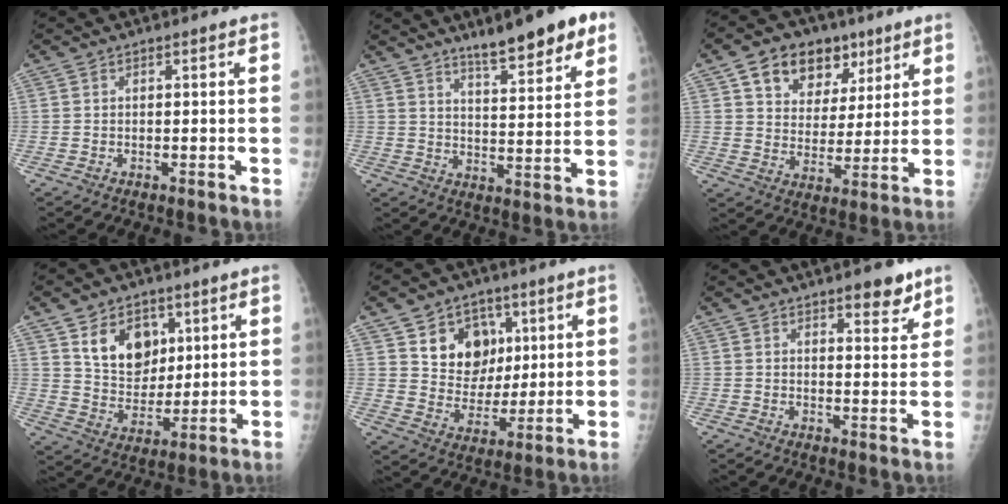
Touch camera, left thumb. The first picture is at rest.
{"total": 13.2, "force": [9.1, 2.7, 9.2], "torque": [-0.110, -0.045, 0.137]}
{"total": 14.2, "force": [7.6, 10.0, 6.7], "torque": [-0.063, -0.018, 0.122]}
{"total": 12.1, "force": [5.3, 8.6, 6.6], "torque": [-0.070, -0.034, 0.102]}
{"total": 12.5, "force": [5.1, 9.9, 5.5], "torque": [-0.043, -0.023, 0.094]}
{"total": 5.5, "force": [3.8, 2.0, 3.4], "torque": [-0.026, -0.023, 0.048]}